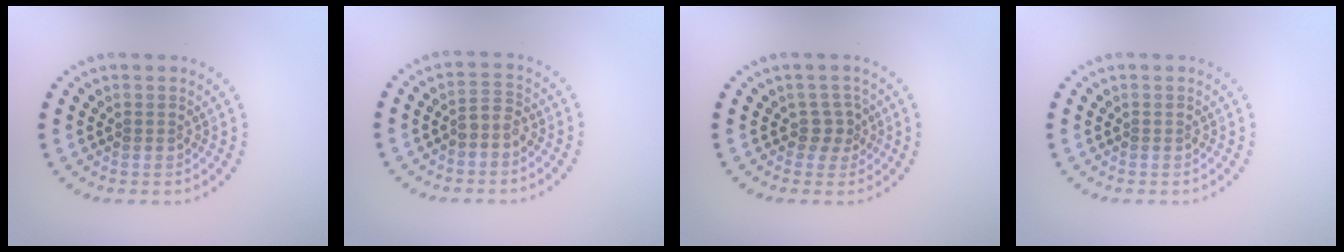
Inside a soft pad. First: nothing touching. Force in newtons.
{"total": 1.4, "press": 1.3, "slide": 0.5}
{"total": 1.9, "press": 1.5, "slide": 1.3}
{"total": 0.0}